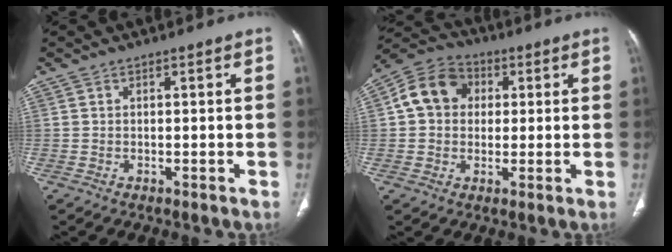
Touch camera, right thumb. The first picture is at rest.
{"total": 10.5, "force": [1.6, 8.9, 5.3], "torque": [-0.076, 0.017, 0.014]}